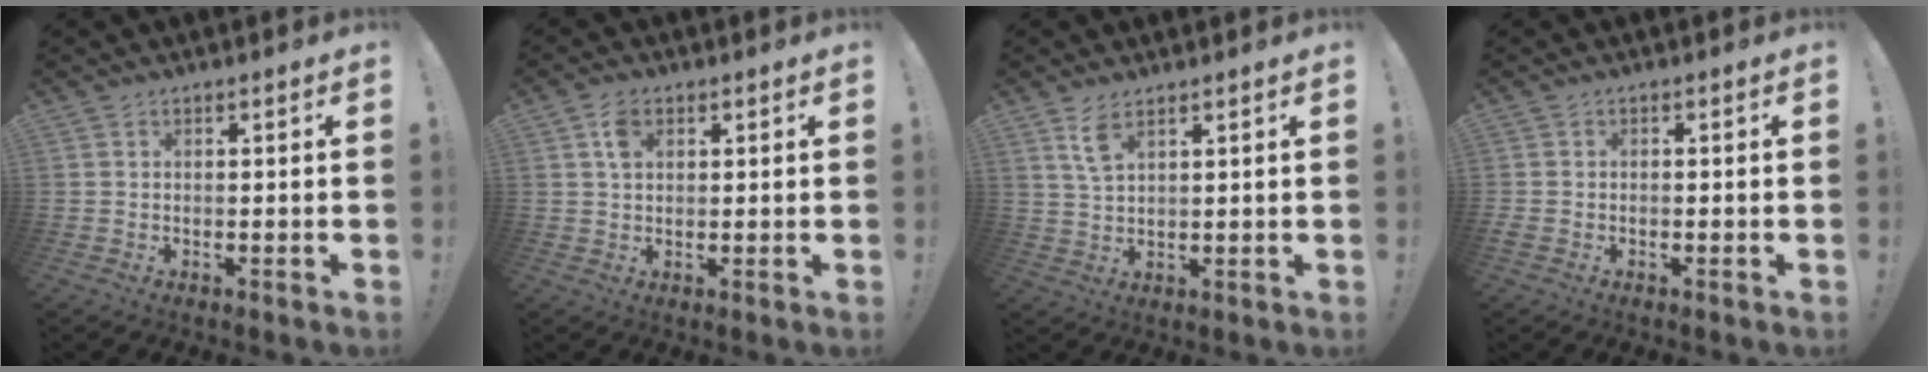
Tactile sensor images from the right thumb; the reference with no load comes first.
{"total": 4.6, "force": [1.8, 2.8, 3.2], "torque": [-0.054, 0.001, 0.032]}
{"total": 5.1, "force": [3.0, 1.9, 3.8], "torque": [-0.067, -0.008, 0.053]}
{"total": 0.7, "force": [-0.5, 0.5, 0.3], "torque": [-0.005, 0.002, -0.008]}